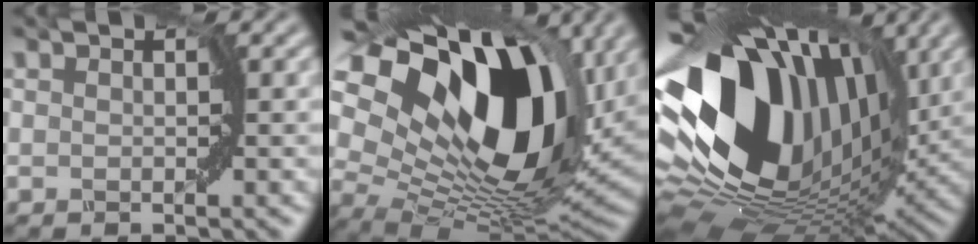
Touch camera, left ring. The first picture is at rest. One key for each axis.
{"total": 18.0, "fx": 8.3, "fy": 9.7, "fz": 12.7, "tx": -0.213, "ty": 0.022, "tz": 0.148}
{"total": 16.7, "fx": 3.3, "fy": 10.8, "fz": 12.3, "tx": -0.247, "ty": 0.004, "tz": 0.047}